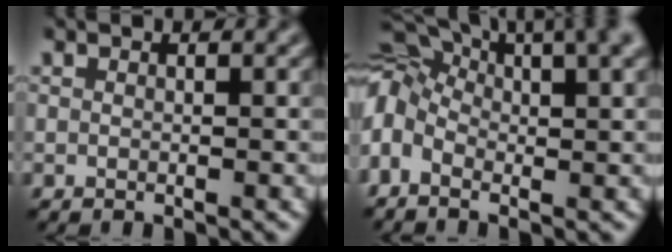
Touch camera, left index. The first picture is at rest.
{"total": 11.6, "force": [1.8, 6.4, 9.5], "torque": [-0.204, 0.018, 0.017]}